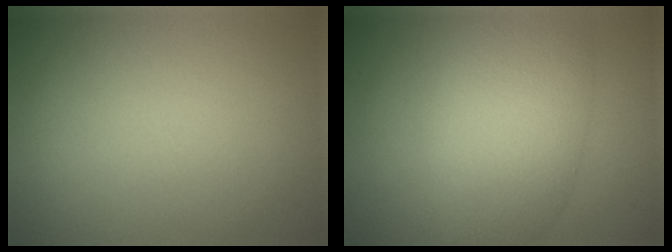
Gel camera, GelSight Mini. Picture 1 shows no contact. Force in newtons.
{"total": 7.6, "press": 7.6, "slide": 0.2}